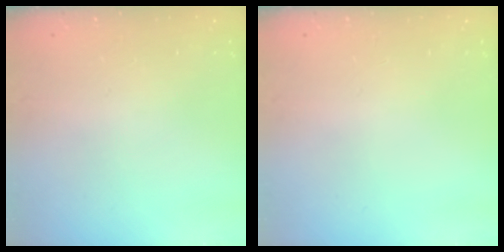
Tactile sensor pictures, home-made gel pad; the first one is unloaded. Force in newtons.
{"total": 0.0}